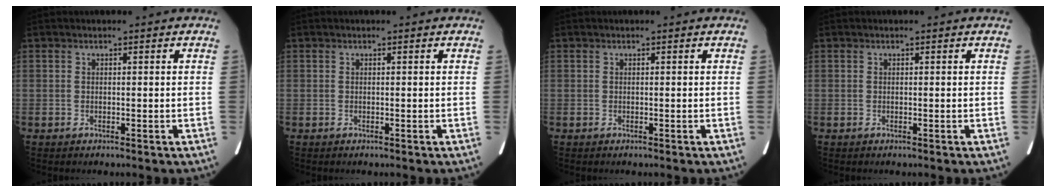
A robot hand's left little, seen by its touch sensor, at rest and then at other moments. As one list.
[{"total": 0.0}, {"total": 0.0}, {"total": 0.0}]